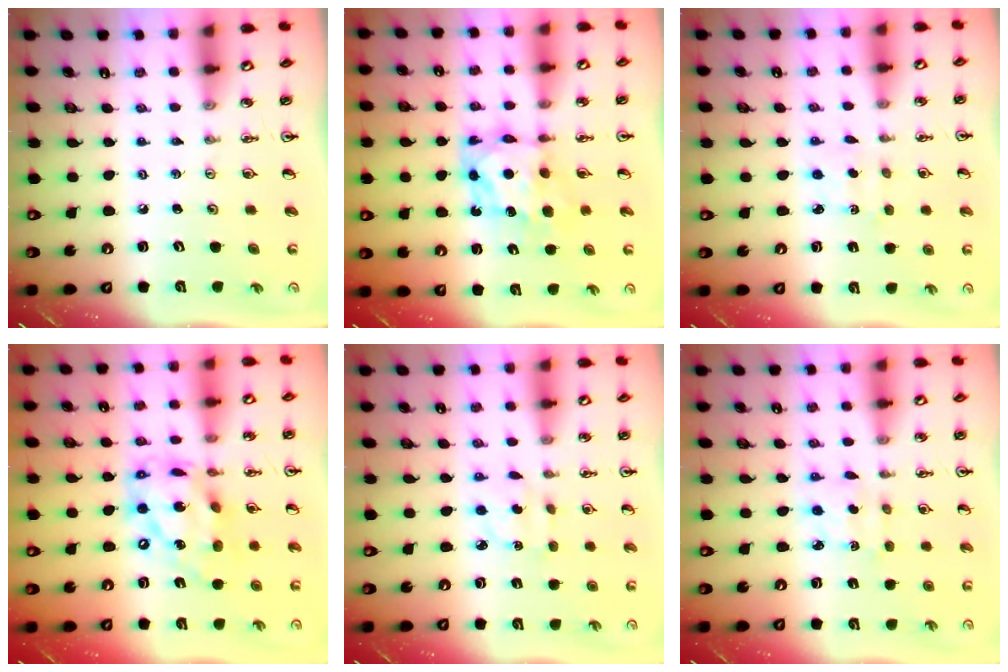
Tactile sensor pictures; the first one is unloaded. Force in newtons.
{"total": 7.5, "press": 7.5, "slide": 0.6}
{"total": 2.1, "press": 2.0, "slide": 0.6}
{"total": 18.4, "press": 18.3, "slide": 1.6}
{"total": 3.0, "press": 2.9, "slide": 0.6}
{"total": 2.8, "press": 2.7, "slide": 0.7}